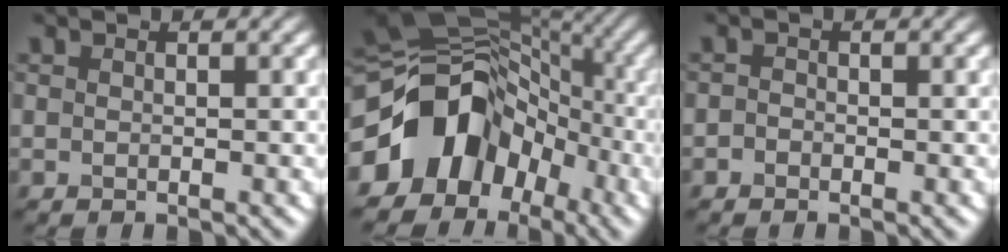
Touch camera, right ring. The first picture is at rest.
{"total": 12.3, "force": [-4.2, 9.3, 6.8], "torque": [-0.113, 0.003, -0.083]}
{"total": 0.7, "force": [-0.5, 0.5, 0.2], "torque": [-0.002, -0.002, -0.012]}